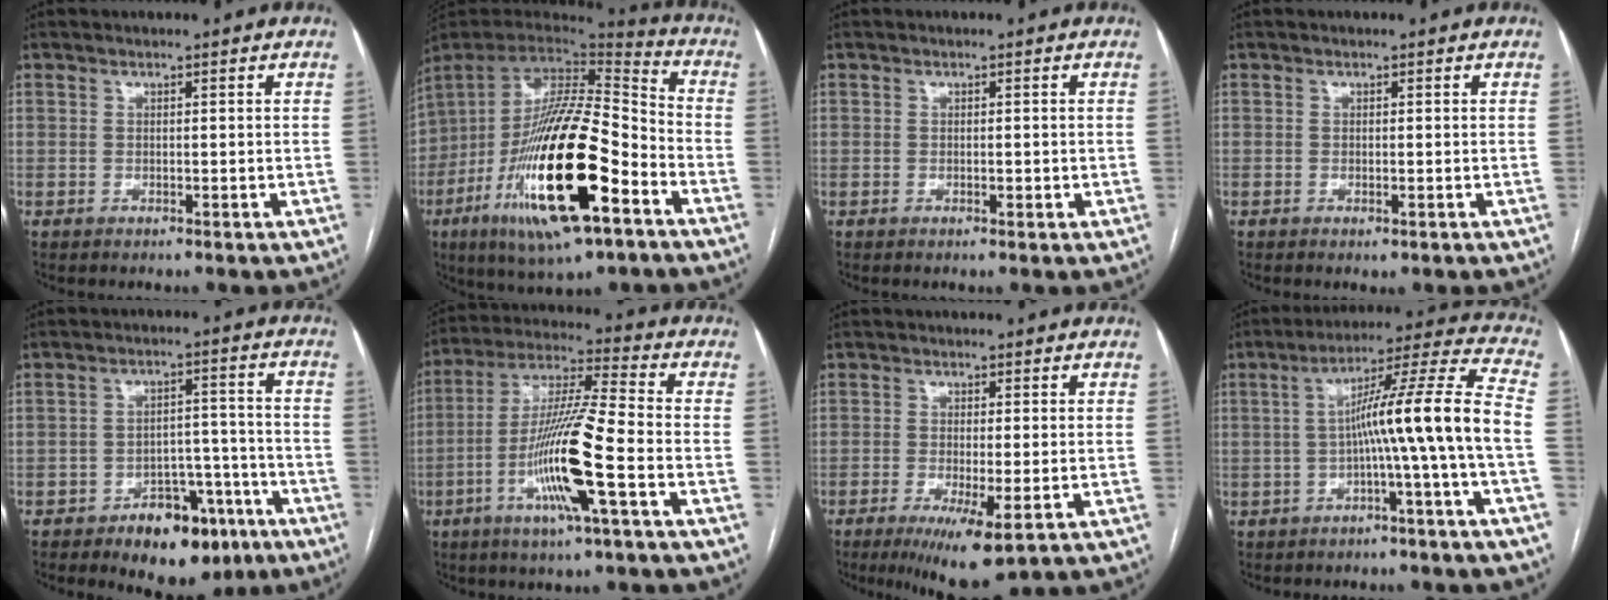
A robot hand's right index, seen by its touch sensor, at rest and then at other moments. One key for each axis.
{"total": 24.0, "fx": -9.6, "fy": 5.6, "fz": 21.3, "tx": -0.393, "ty": -0.030, "tz": -0.159}
{"total": 0.9, "fx": -0.2, "fy": 0.5, "fz": 0.8, "tx": -0.011, "ty": -0.001, "tz": -0.002}
{"total": 0.7, "fx": -0.3, "fy": 0.3, "fz": 0.6, "tx": -0.010, "ty": -0.004, "tz": -0.001}
{"total": 10.7, "fx": -6.7, "fy": 5.7, "fz": 6.0, "tx": -0.066, "ty": 0.026, "tz": -0.092}
{"total": 14.8, "fx": -5.0, "fy": 0.0, "fz": 13.9, "tx": -0.276, "ty": -0.006, "tz": -0.099}
{"total": 7.3, "fx": -3.5, "fy": 1.3, "fz": 6.3, "tx": -0.098, "ty": -0.020, "tz": -0.050}
{"total": 12.5, "fx": -2.1, "fy": -2.1, "fz": 12.1, "tx": -0.185, "ty": 0.029, "tz": -0.037}